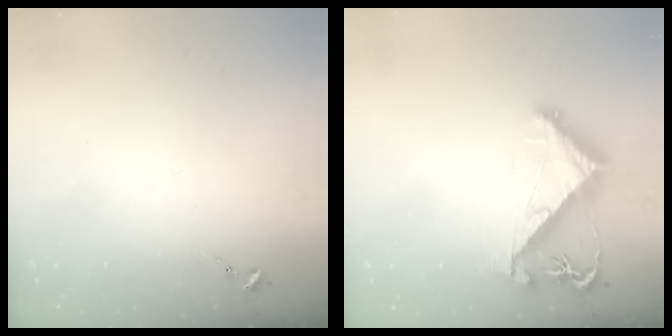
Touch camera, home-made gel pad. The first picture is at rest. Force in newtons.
{"total": 8.0, "press": 8.0, "slide": 0.7}